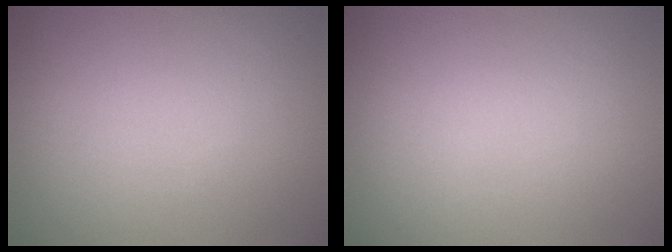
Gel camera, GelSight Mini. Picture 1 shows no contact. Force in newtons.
{"total": 0.0}